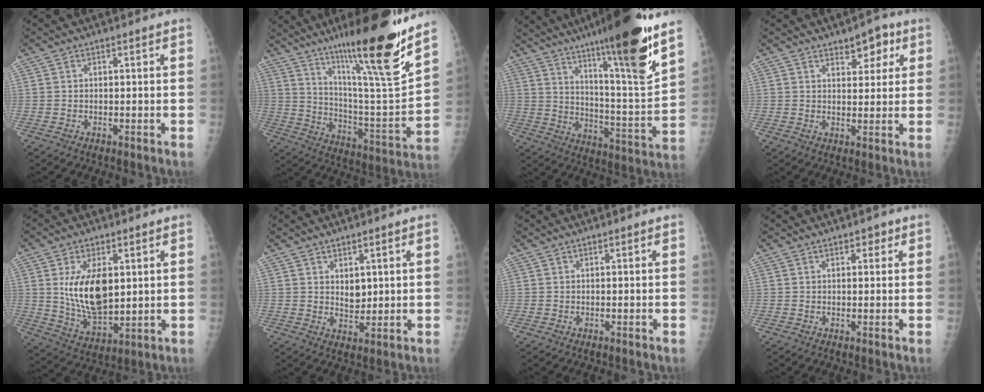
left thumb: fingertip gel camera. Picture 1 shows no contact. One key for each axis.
{"total": 24.6, "fx": 16.6, "fy": 2.2, "fz": 17.9, "tx": -0.256, "ty": -0.086, "tz": 0.281}
{"total": 22.8, "fx": 14.9, "fy": 1.8, "fz": 17.1, "tx": -0.243, "ty": -0.072, "tz": 0.240}
{"total": 5.6, "fx": 3.2, "fy": 3.0, "fz": 3.5, "tx": -0.021, "ty": -0.015, "tz": 0.041}
{"total": 13.1, "fx": 2.6, "fy": 7.0, "fz": 10.7, "tx": -0.173, "ty": -0.022, "tz": 0.062}
{"total": 3.6, "fx": 1.3, "fy": 2.2, "fz": 2.4, "tx": -0.026, "ty": -0.015, "tz": 0.029}
{"total": 0.0}
{"total": 1.6, "fx": 0.9, "fy": 0.9, "fz": 0.9, "tx": 0.000, "ty": -0.002, "tz": 0.009}